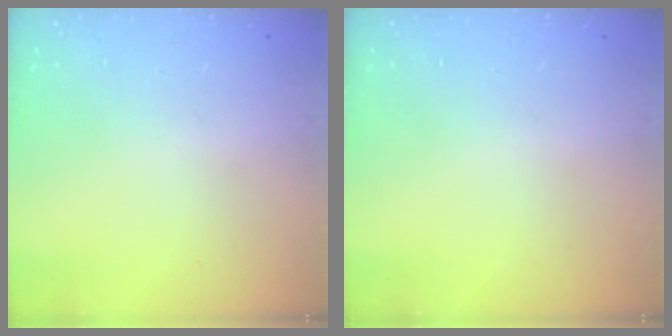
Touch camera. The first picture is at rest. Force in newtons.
{"total": 0.0}